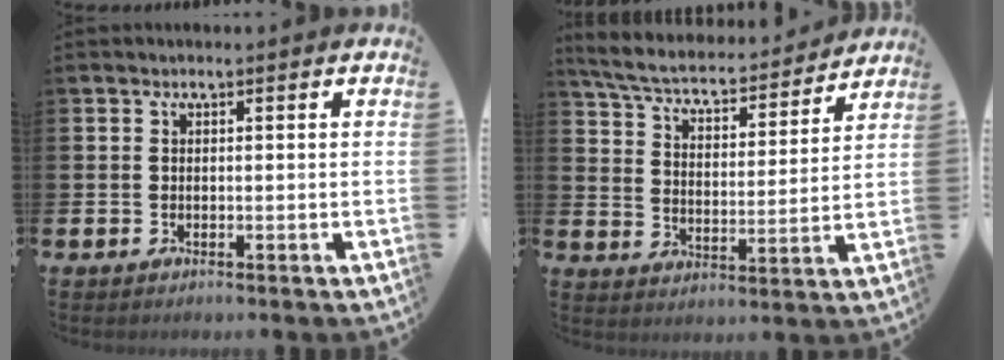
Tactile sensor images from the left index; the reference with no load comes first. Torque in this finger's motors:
{"motor_torque": [1.02, -1.12, 0.65, 0.09]}